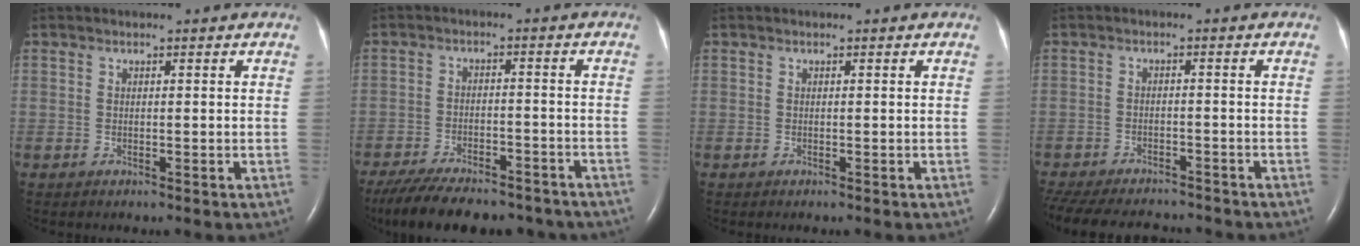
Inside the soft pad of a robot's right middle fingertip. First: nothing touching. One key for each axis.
{"total": 19.3, "fx": -16.1, "fy": 6.2, "fz": 8.7, "tx": -0.182, "ty": -0.019, "tz": -0.222}
{"total": 0.0}
{"total": 17.0, "fx": -14.6, "fy": 5.6, "fz": 6.7, "tx": -0.193, "ty": -0.025, "tz": -0.204}